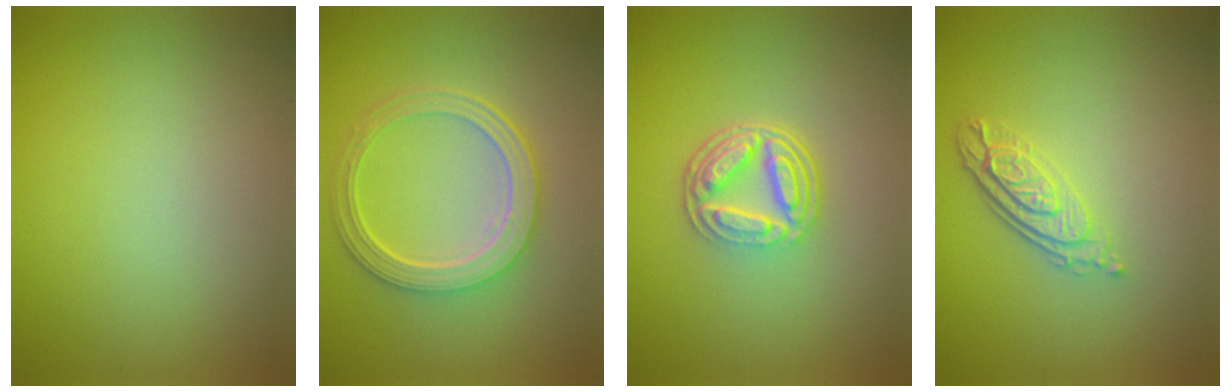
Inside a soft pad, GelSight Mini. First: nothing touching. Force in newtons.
{"total": 5.2, "press": 3.9, "slide": 3.4}
{"total": 5.2, "press": 3.8, "slide": 3.5}
{"total": 3.8, "press": 2.7, "slide": 2.6}